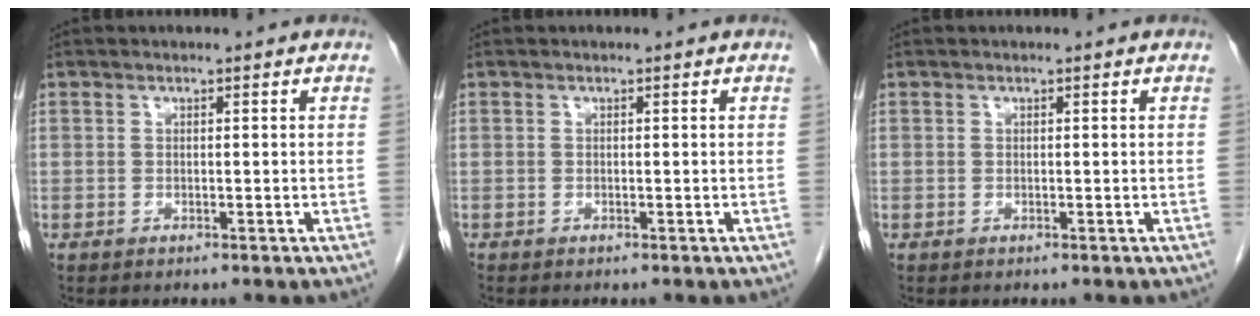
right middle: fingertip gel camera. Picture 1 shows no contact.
{"total": 0.0}
{"total": 0.0}